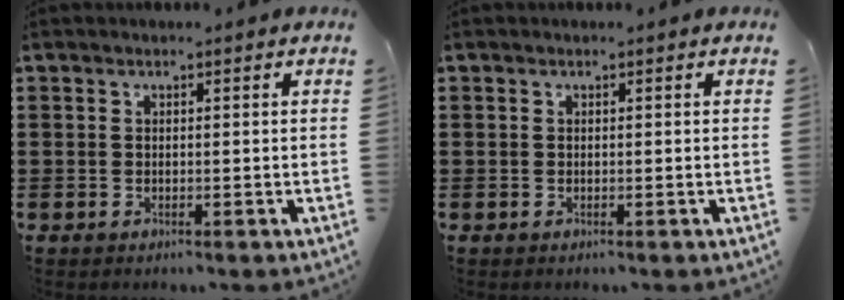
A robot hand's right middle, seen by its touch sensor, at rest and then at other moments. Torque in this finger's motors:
{"motor_torque": [-0.50, -0.01, -0.29, -0.03]}